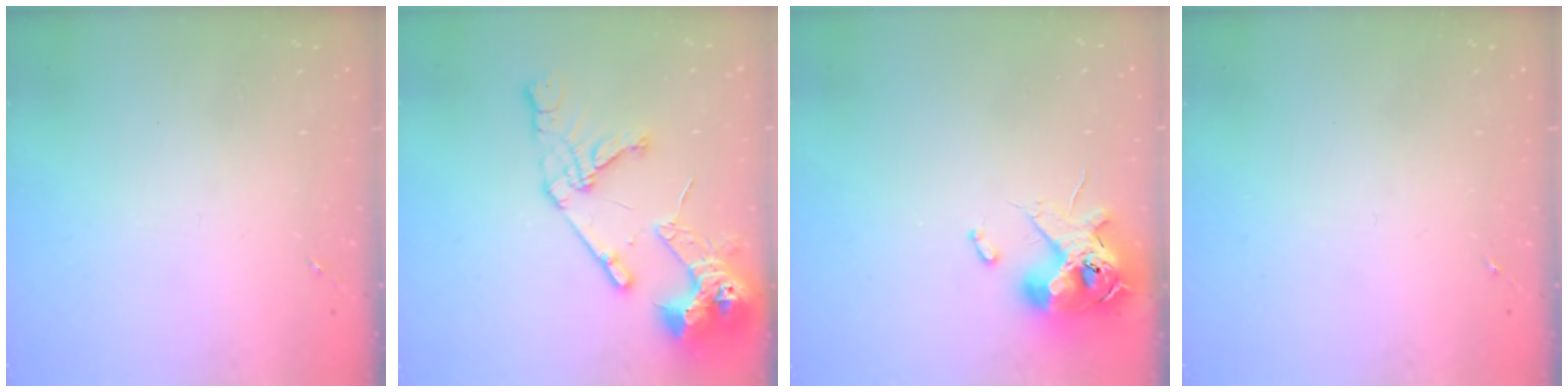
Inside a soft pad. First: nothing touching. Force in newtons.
{"total": 17.1, "press": 17.0, "slide": 2.1}
{"total": 12.6, "press": 12.4, "slide": 2.1}
{"total": 0.0}